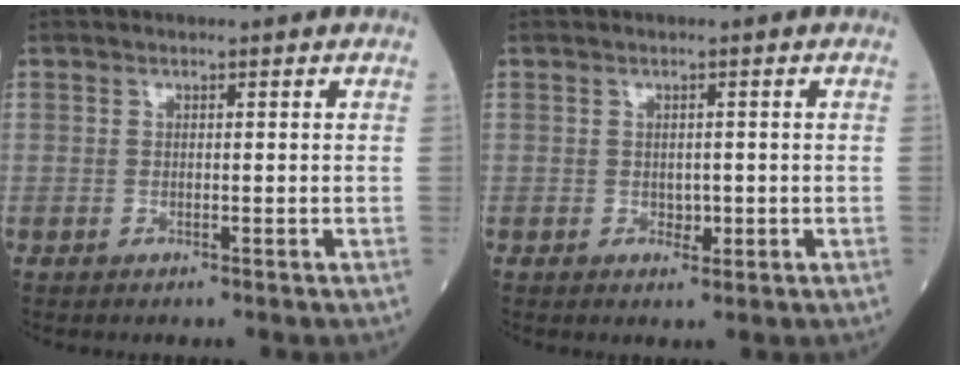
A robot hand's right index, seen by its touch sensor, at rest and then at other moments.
{"total": 1.5, "force": [-0.2, 1.1, 1.0], "torque": [-0.007, 0.001, 0.000]}